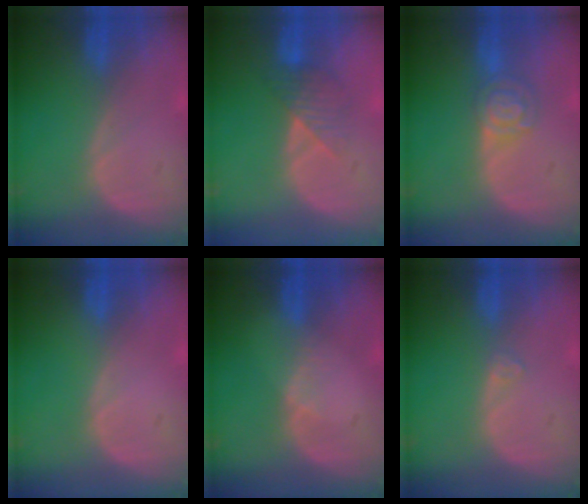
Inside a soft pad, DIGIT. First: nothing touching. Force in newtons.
{"total": 4.0, "press": 3.6, "slide": 1.7}
{"total": 5.1, "press": 4.4, "slide": 2.5}
{"total": 0.0}
{"total": 1.1, "press": 1.1, "slide": 0.2}
{"total": 0.9, "press": 0.8, "slide": 0.2}